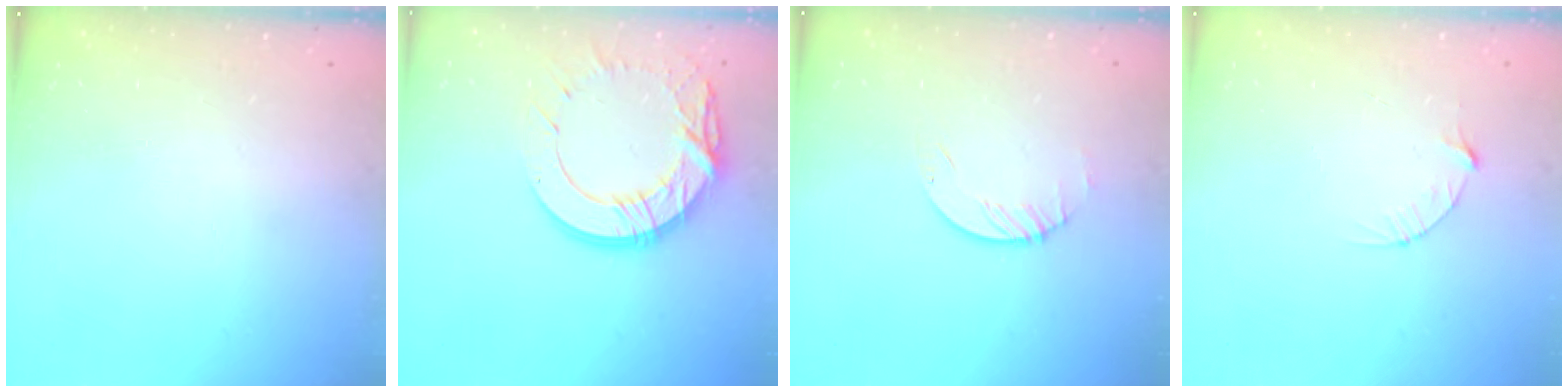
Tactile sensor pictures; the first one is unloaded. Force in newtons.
{"total": 16.0, "press": 15.9, "slide": 1.4}
{"total": 1.9, "press": 1.9, "slide": 0.2}
{"total": 3.2, "press": 3.2, "slide": 0.3}